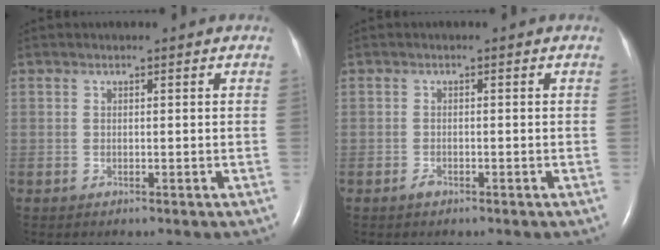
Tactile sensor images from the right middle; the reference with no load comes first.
{"total": 0.8, "force": [-0.6, 0.3, 0.4], "torque": [-0.012, 0.000, -0.009]}